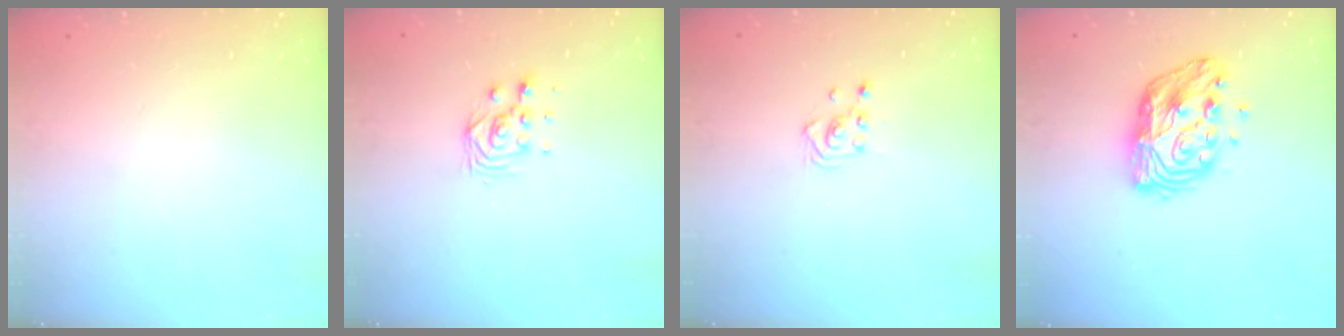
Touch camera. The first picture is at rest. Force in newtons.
{"total": 4.7, "press": 4.6, "slide": 0.6}
{"total": 2.8, "press": 2.8, "slide": 0.3}
{"total": 12.7, "press": 12.6, "slide": 1.0}